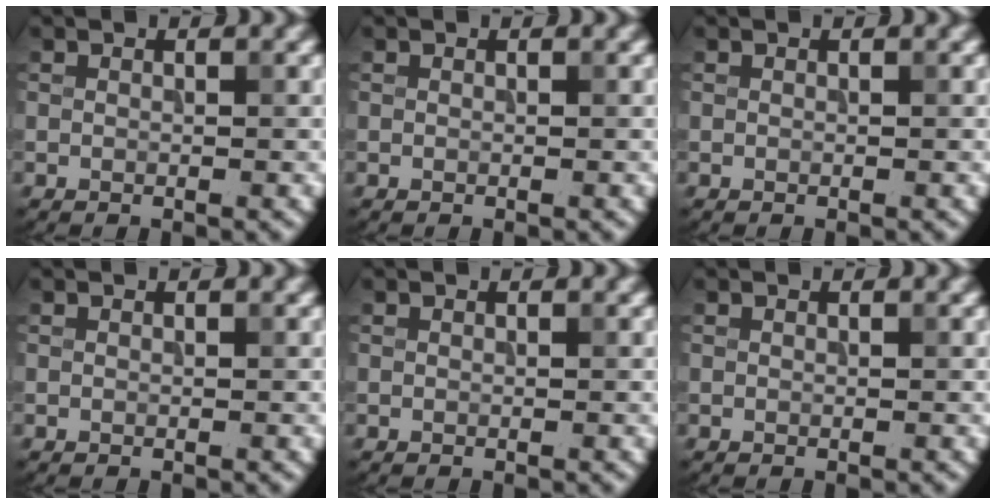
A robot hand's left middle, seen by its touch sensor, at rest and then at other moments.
{"total": 0.0}
{"total": 0.0}
{"total": 0.0}
{"total": 0.0}
{"total": 0.0}